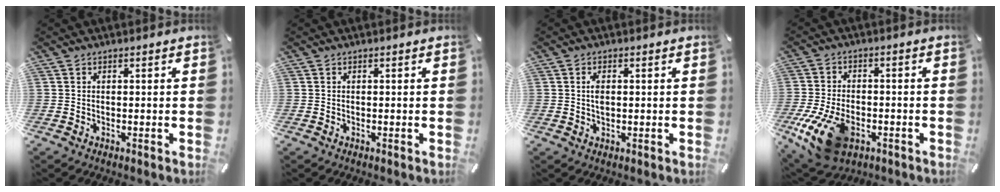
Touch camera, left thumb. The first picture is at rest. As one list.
[{"total": 0.0}, {"total": 2.5, "force": [0.3, 1.3, 2.1], "torque": [-0.044, 0.004, 0.004]}, {"total": 14.0, "force": [-5.6, 8.7, 9.4], "torque": [-0.190, 0.016, -0.095]}]